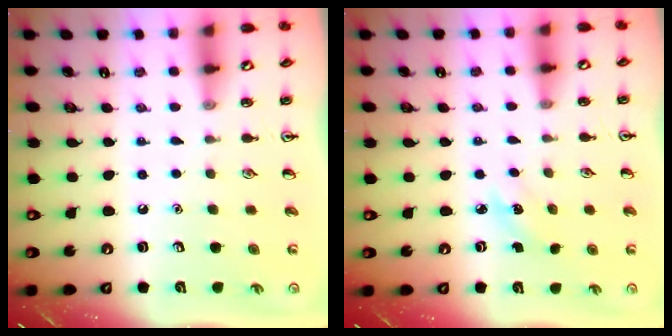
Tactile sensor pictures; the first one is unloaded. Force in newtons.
{"total": 2.7, "press": 2.5, "slide": 1.0}